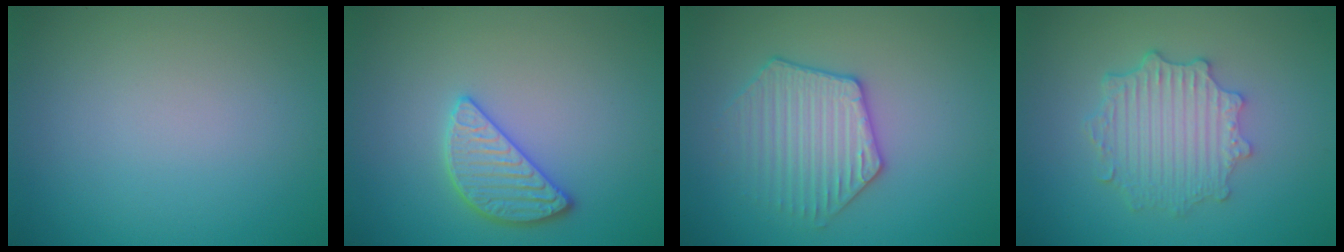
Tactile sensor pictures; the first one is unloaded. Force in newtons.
{"total": 2.8, "press": 2.8, "slide": 0.6}
{"total": 3.6, "press": 3.5, "slide": 0.5}
{"total": 4.5, "press": 3.6, "slide": 2.7}